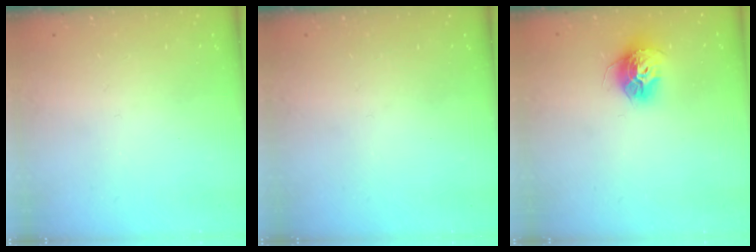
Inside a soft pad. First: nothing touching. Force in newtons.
{"total": 0.0}
{"total": 12.0, "press": 11.9, "slide": 1.1}